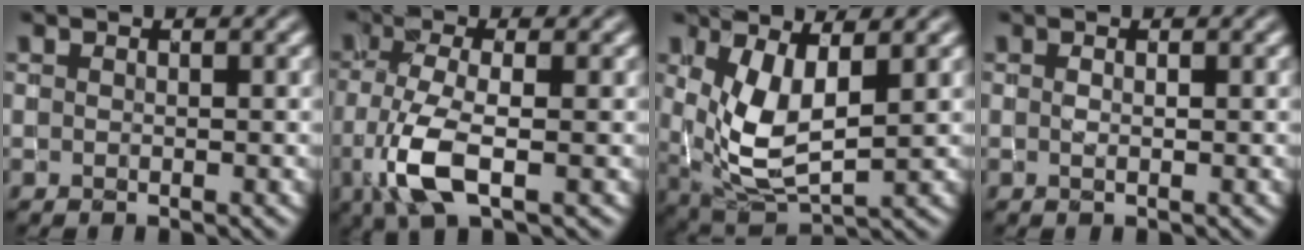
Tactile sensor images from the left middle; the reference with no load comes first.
{"total": 5.0, "force": [-2.0, 1.5, 4.4], "torque": [-0.100, -0.005, -0.040]}
{"total": 5.6, "force": [1.1, 2.6, 4.9], "torque": [-0.107, -0.016, 0.030]}
{"total": 0.0}